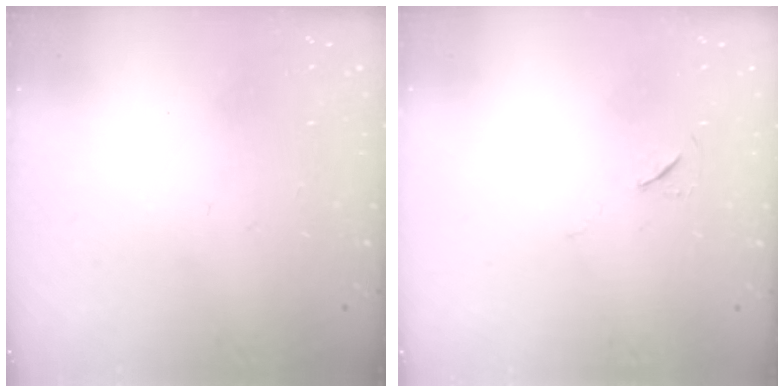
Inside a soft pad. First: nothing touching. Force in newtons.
{"total": 6.4, "press": 5.8, "slide": 2.5}